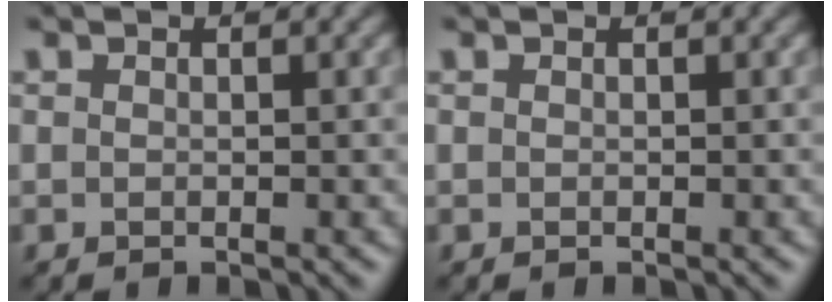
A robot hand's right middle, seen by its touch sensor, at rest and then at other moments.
{"total": 0.0}